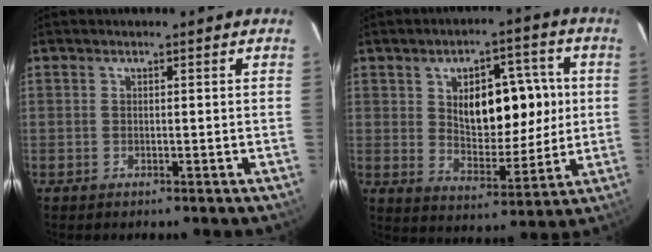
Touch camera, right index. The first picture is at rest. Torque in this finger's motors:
{"motor_torque": [1.02, 0.07, 0.51, 0.13]}